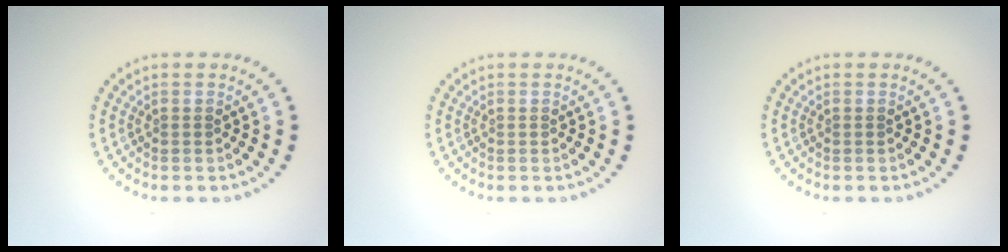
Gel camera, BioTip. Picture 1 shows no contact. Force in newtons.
{"total": 0.0}
{"total": 0.0}